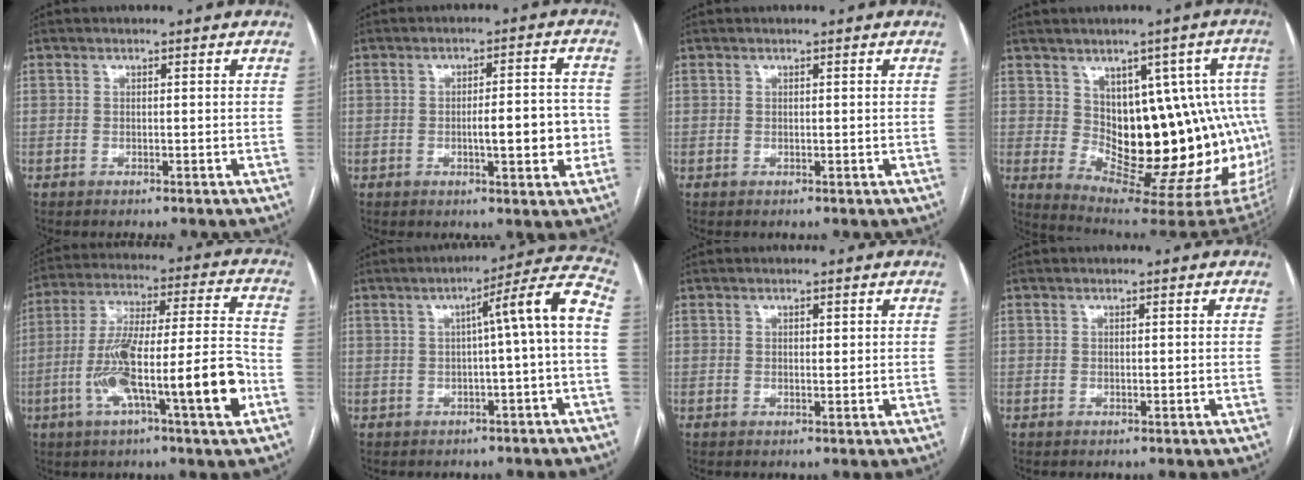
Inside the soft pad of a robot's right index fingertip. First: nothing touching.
{"total": 7.4, "force": [-1.3, 1.7, 7.1], "torque": [-0.098, 0.011, -0.014]}
{"total": 0.0}
{"total": 18.7, "force": [0.7, 8.2, 16.8], "torque": [-0.147, 0.023, 0.032]}
{"total": 18.2, "force": [-6.0, 1.5, 17.1], "torque": [-0.279, 0.013, -0.094]}
{"total": 8.3, "force": [-0.2, -0.6, 8.3], "torque": [-0.108, 0.023, -0.005]}
{"total": 1.2, "force": [0.6, 0.5, 1.0], "torque": [-0.014, -0.002, 0.007]}
{"total": 0.0}